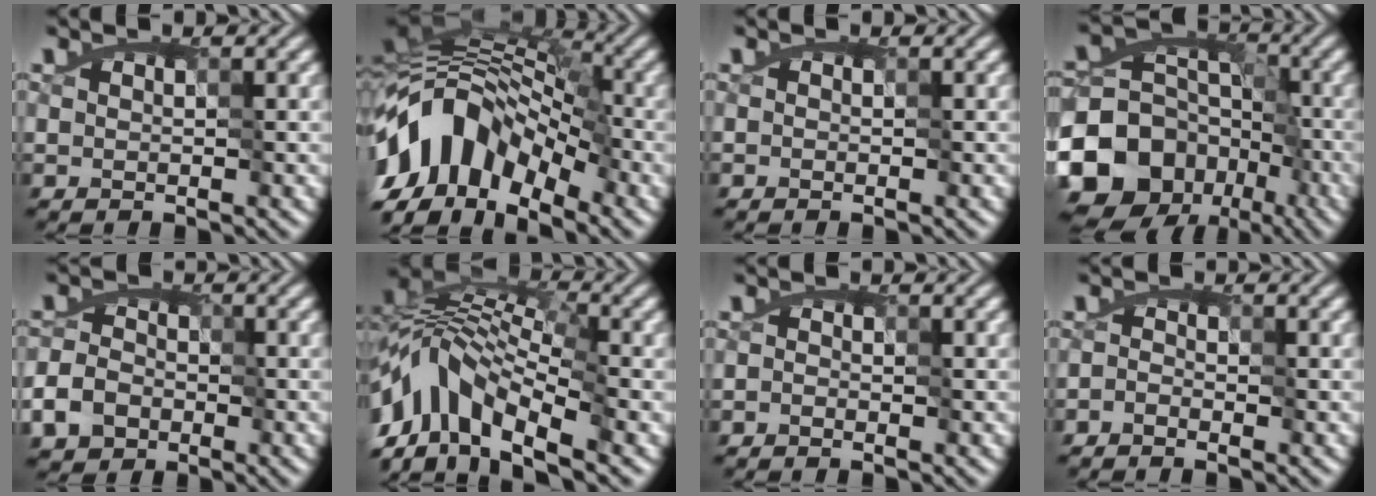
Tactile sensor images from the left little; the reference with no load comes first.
{"total": 12.9, "force": [-7.5, 7.3, 7.5], "torque": [-0.125, 0.017, -0.156]}
{"total": 0.0}
{"total": 13.9, "force": [-7.3, 10.7, 5.1], "torque": [-0.105, -0.008, -0.138]}
{"total": 4.3, "force": [-2.5, 3.3, 1.2], "torque": [-0.003, 0.001, -0.051]}
{"total": 9.0, "force": [-5.7, 4.2, 5.6], "torque": [-0.098, 0.019, -0.124]}
{"total": 0.8, "force": [-0.8, 0.1, 0.1], "torque": [0.002, -0.004, -0.011]}
{"total": 1.6, "force": [-1.3, 0.5, 0.7], "torque": [0.000, -0.001, -0.028]}